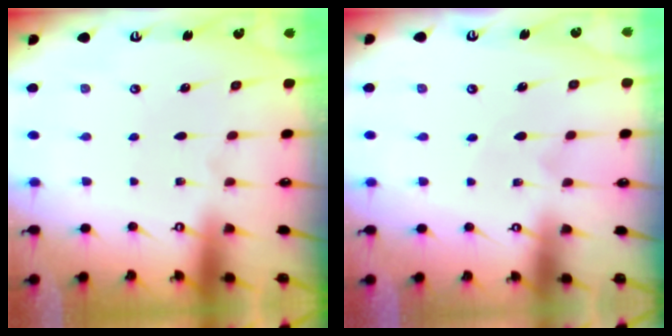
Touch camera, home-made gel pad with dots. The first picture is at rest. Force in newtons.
{"total": 4.3, "press": 4.3, "slide": 0.1}